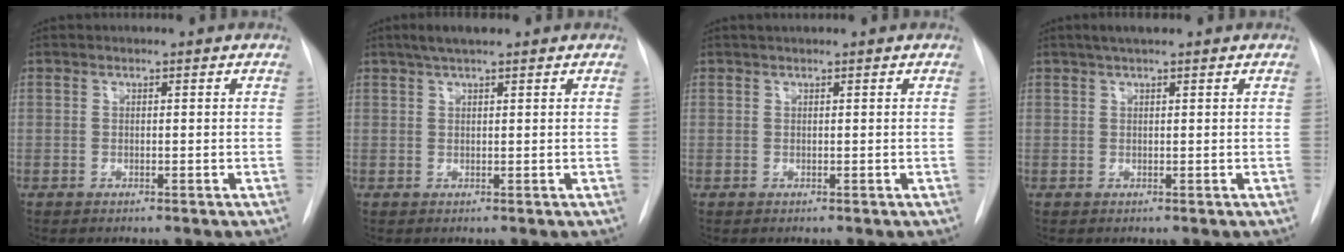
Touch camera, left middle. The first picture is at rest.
{"total": 3.6, "force": [2.7, 0.6, 2.4], "torque": [-0.049, 0.014, 0.047]}
{"total": 0.9, "force": [0.7, 0.0, 0.4], "torque": [-0.011, 0.008, 0.016]}
{"total": 3.2, "force": [2.4, 0.4, 2.1], "torque": [-0.043, 0.012, 0.042]}